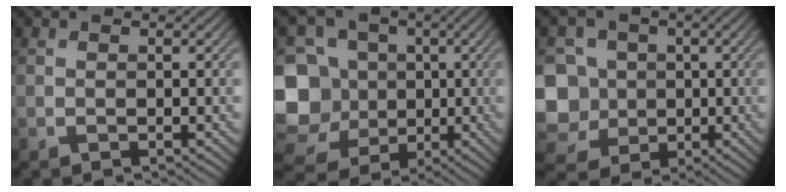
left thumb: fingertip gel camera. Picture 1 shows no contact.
{"total": 17.4, "force": [-0.8, 16.2, 6.5], "torque": [-0.240, 0.019, -0.024]}
{"total": 11.8, "force": [-0.5, 11.0, 4.3], "torque": [-0.179, -0.006, -0.028]}